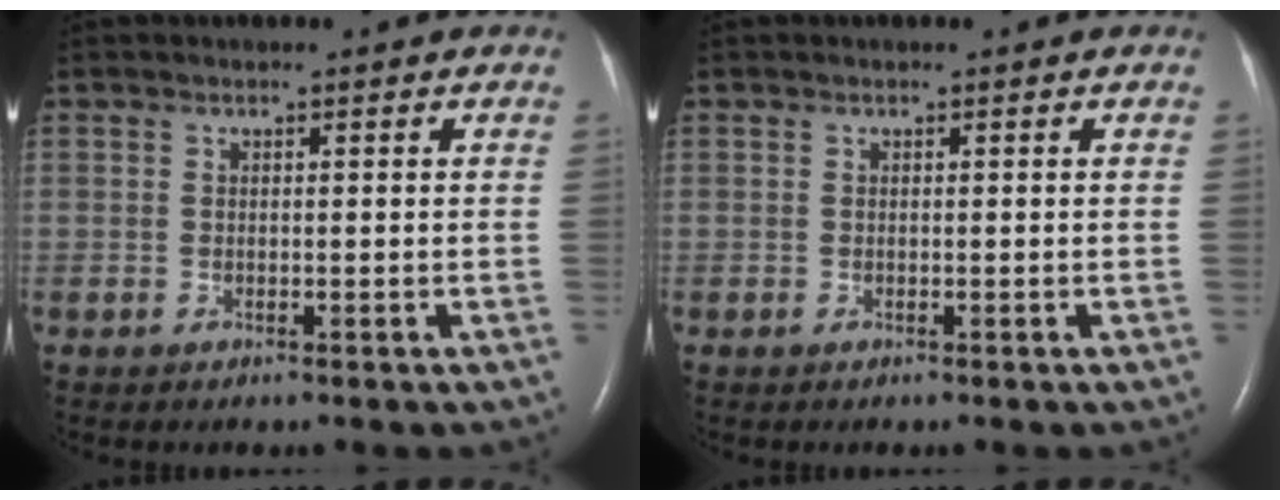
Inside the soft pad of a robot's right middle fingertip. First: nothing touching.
{"total": 0.0}